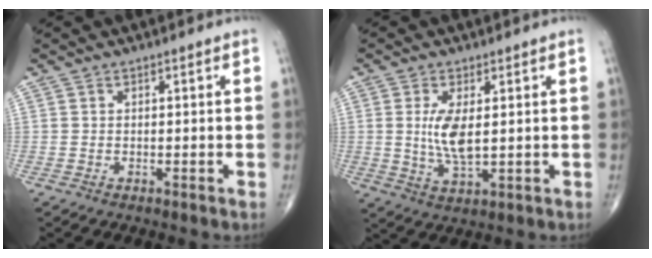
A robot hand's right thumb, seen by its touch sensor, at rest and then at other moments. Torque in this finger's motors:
{"motor_torque": [1.59, 1.24, 0.92, -0.66, 0.14]}